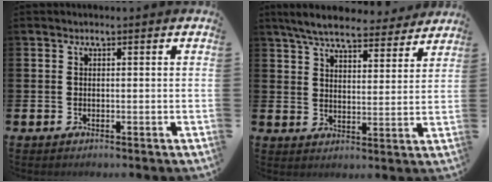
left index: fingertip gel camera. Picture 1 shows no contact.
{"total": 7.0, "force": [6.5, 1.4, 2.1], "torque": [-0.052, -0.037, 0.113]}